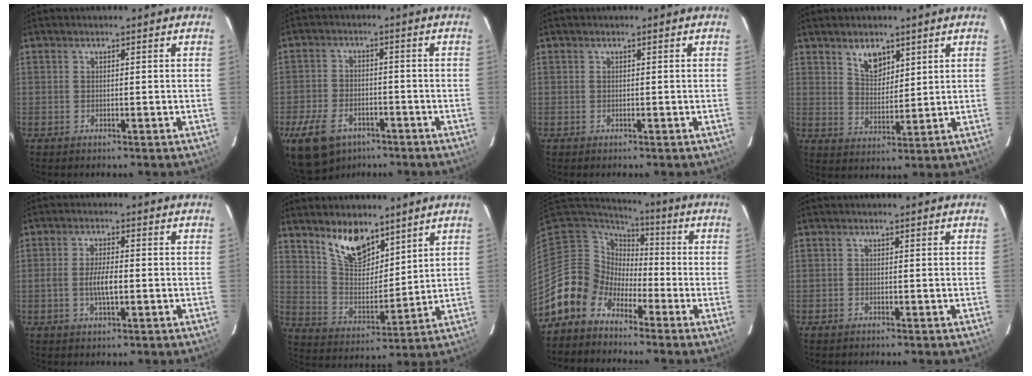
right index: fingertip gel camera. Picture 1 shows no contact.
{"total": 12.2, "force": [-7.7, 7.3, 6.0], "torque": [-0.154, -0.008, -0.129]}
{"total": 0.0}
{"total": 5.8, "force": [3.7, 3.3, 3.1], "torque": [-0.047, 0.003, 0.072]}
{"total": 4.5, "force": [-0.7, 1.2, 4.3], "torque": [-0.083, 0.000, -0.011]}
{"total": 11.3, "force": [8.1, 5.1, 6.0], "torque": [-0.108, 0.001, 0.158]}
{"total": 7.8, "force": [-4.9, 6.1, 0.1], "torque": [-0.008, 0.040, -0.114]}
{"total": 0.6, "force": [-0.5, 0.4, 0.1], "torque": [-0.003, 0.000, -0.010]}